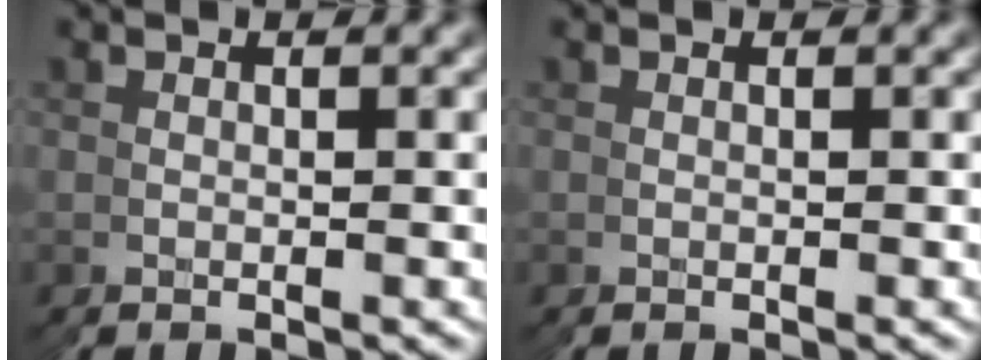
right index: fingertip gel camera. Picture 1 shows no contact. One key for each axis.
{"total": 0.0}